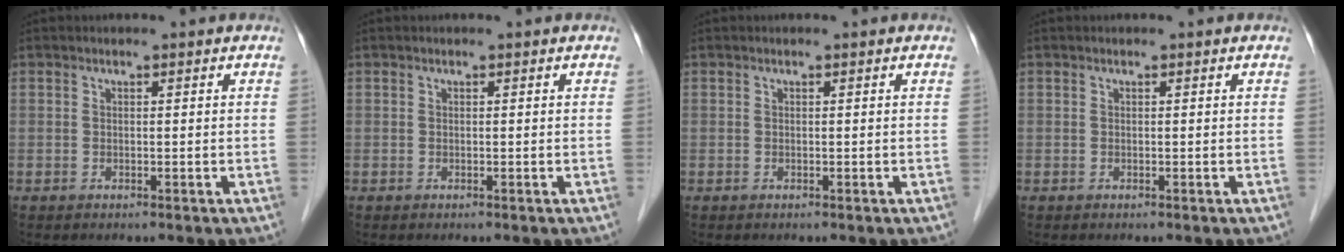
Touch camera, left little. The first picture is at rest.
{"total": 0.0}
{"total": 0.0}
{"total": 0.0}